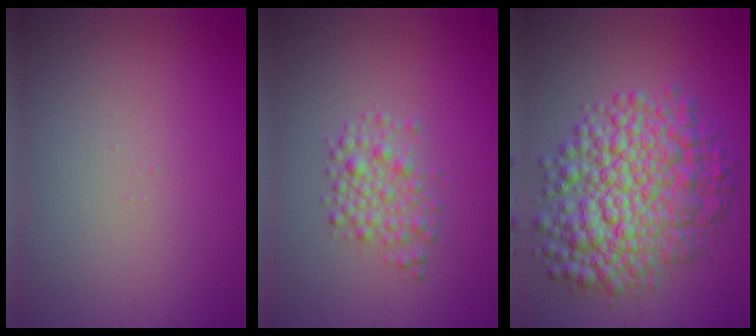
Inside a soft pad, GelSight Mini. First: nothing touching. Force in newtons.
{"total": 2.6, "press": 2.6, "slide": 0.0}
{"total": 9.2, "press": 9.2, "slide": 0.1}